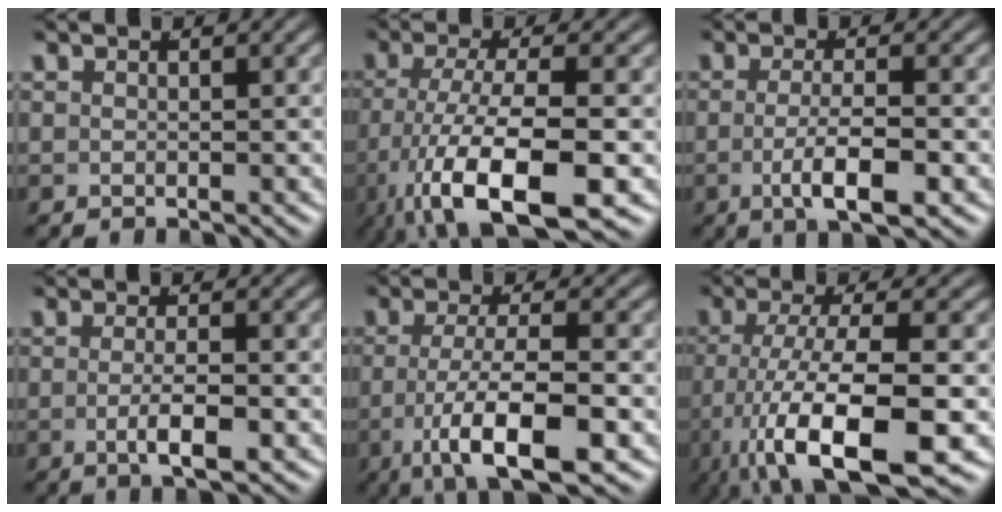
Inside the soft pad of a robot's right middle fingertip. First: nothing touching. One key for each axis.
{"total": 9.3, "fx": -3.6, "fy": 3.8, "fz": 7.7, "tx": -0.147, "ty": -0.028, "tz": -0.033}
{"total": 4.3, "fx": -1.3, "fy": 1.0, "fz": 4.0, "tx": -0.068, "ty": -0.007, "tz": -0.015}
{"total": 2.8, "fx": -0.8, "fy": 0.5, "fz": 2.6, "tx": -0.049, "ty": -0.004, "tz": -0.012}
{"total": 7.5, "fx": -3.6, "fy": 2.2, "fz": 6.1, "tx": -0.111, "ty": -0.017, "tz": -0.043}
{"total": 9.7, "fx": -2.9, "fy": 3.7, "fz": 8.4, "tx": -0.152, "ty": -0.023, "tz": -0.028}